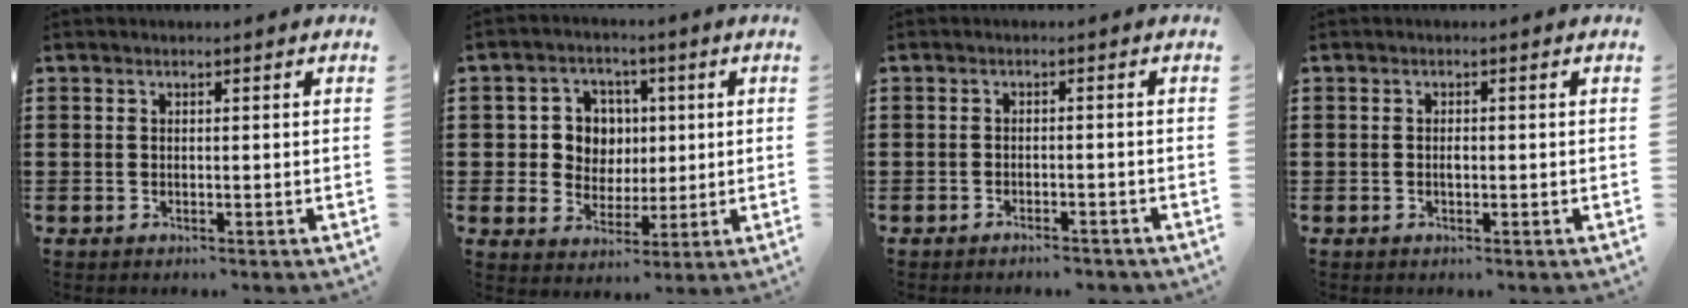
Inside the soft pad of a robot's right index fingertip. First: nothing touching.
{"total": 6.4, "force": [0.8, 6.0, 2.1], "torque": [-0.061, 0.018, 0.012]}
{"total": 1.4, "force": [-1.3, 0.1, 0.2], "torque": [-0.008, 0.002, -0.027]}
{"total": 1.0, "force": [-0.1, 0.4, 0.9], "torque": [-0.018, 0.000, -0.001]}